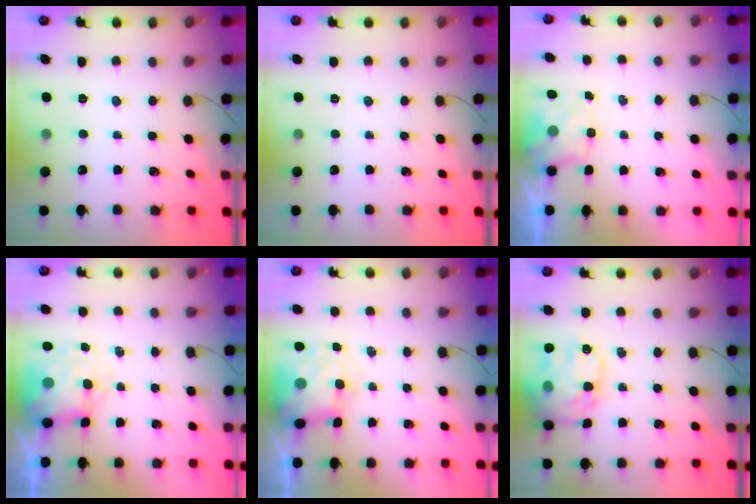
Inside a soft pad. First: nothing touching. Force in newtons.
{"total": 0.0}
{"total": 2.0, "press": 1.9, "slide": 0.5}
{"total": 8.5, "press": 8.3, "slide": 1.9}
{"total": 6.2, "press": 6.1, "slide": 1.4}
{"total": 18.4, "press": 18.3, "slide": 2.3}